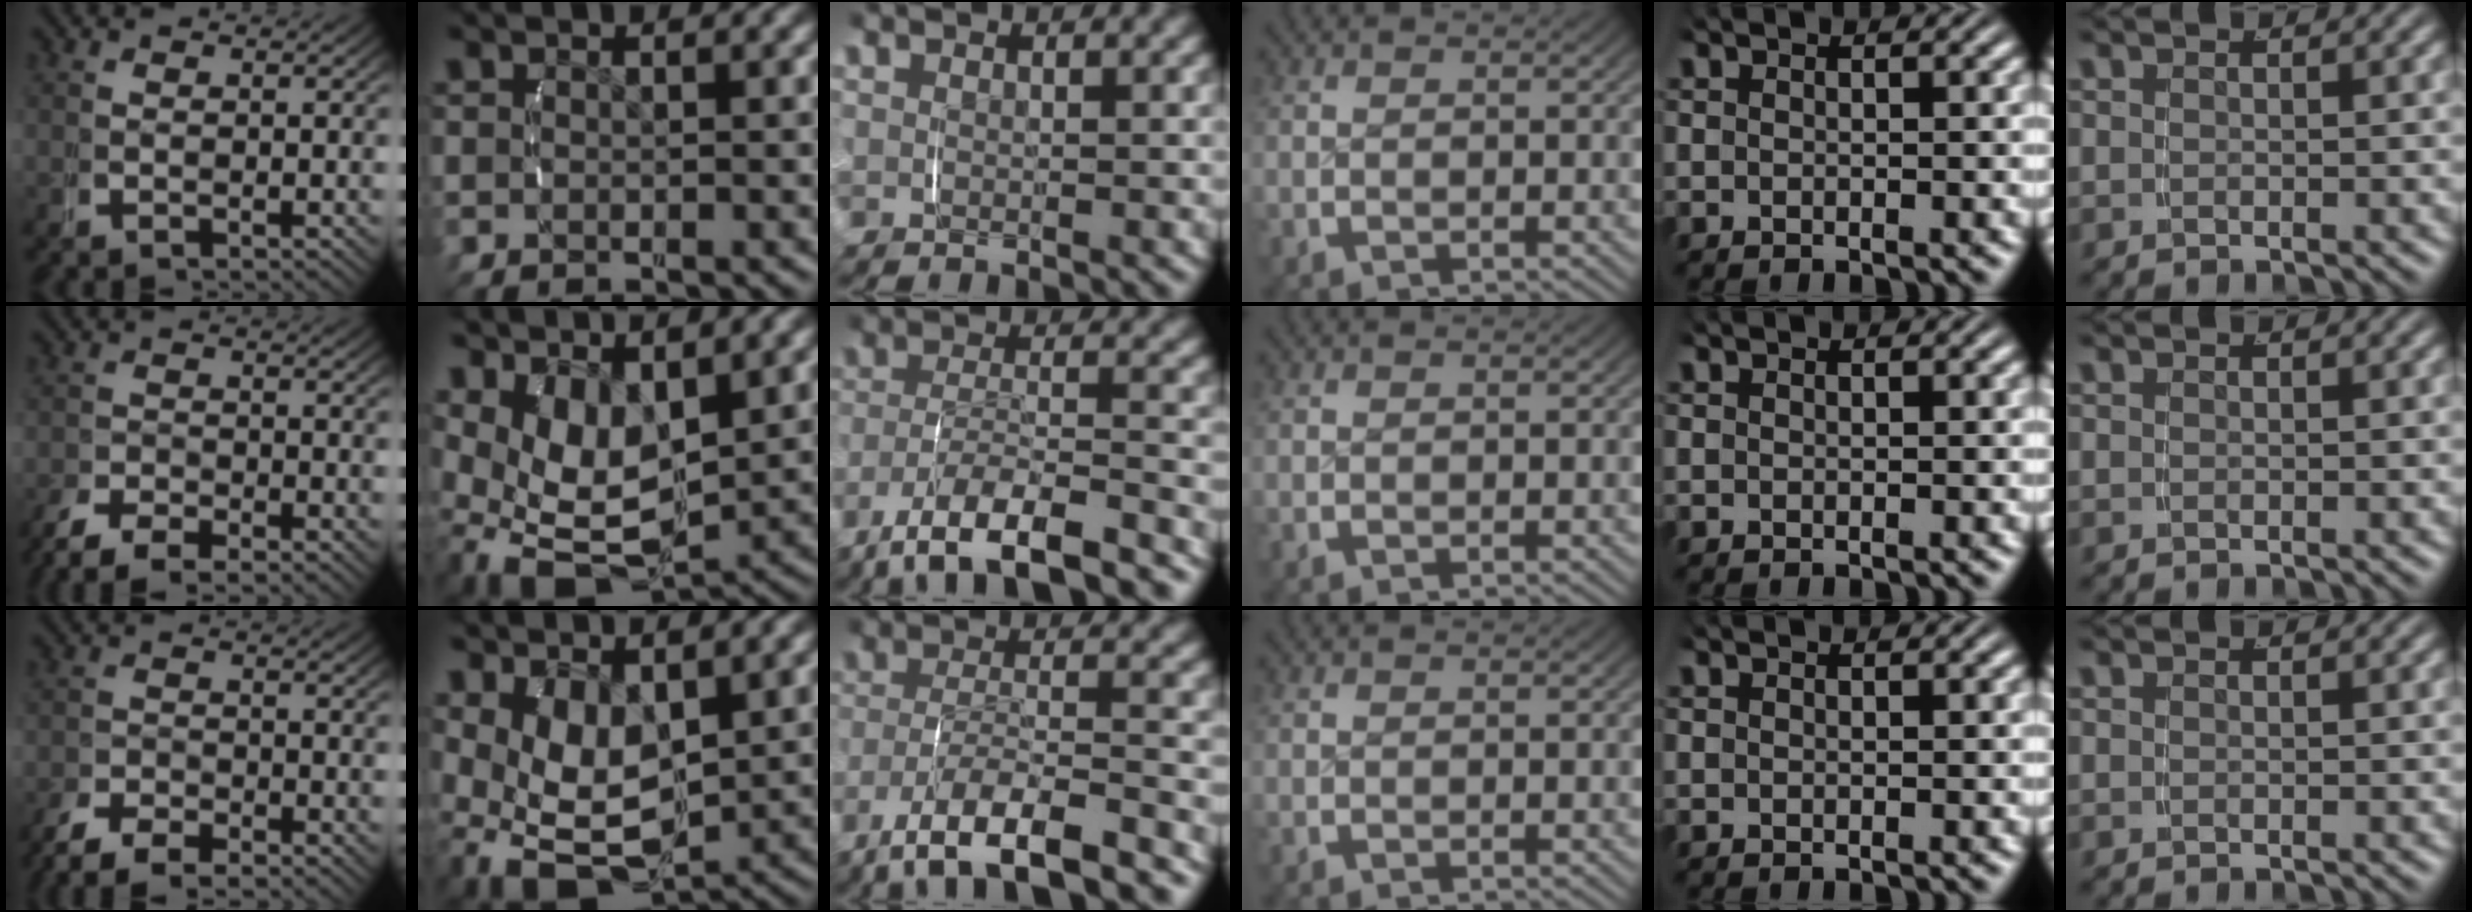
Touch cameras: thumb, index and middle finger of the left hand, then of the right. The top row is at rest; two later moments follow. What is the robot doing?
{"motion": "lift_and_place", "object": "toothpaste"}